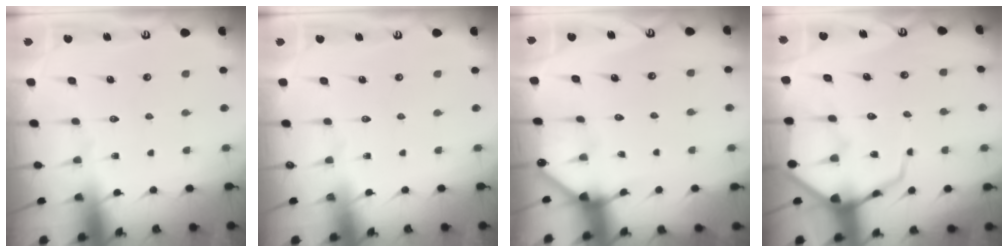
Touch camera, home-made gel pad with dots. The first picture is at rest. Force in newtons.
{"total": 0.0}
{"total": 2.4, "press": 2.4, "slide": 0.2}
{"total": 10.5, "press": 10.4, "slide": 1.1}